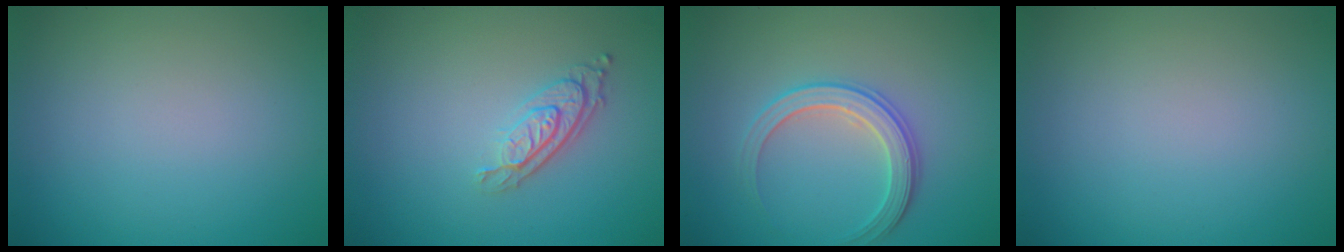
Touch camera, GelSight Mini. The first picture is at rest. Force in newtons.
{"total": 3.0, "press": 2.2, "slide": 2.0}
{"total": 3.0, "press": 2.9, "slide": 0.3}
{"total": 0.0}